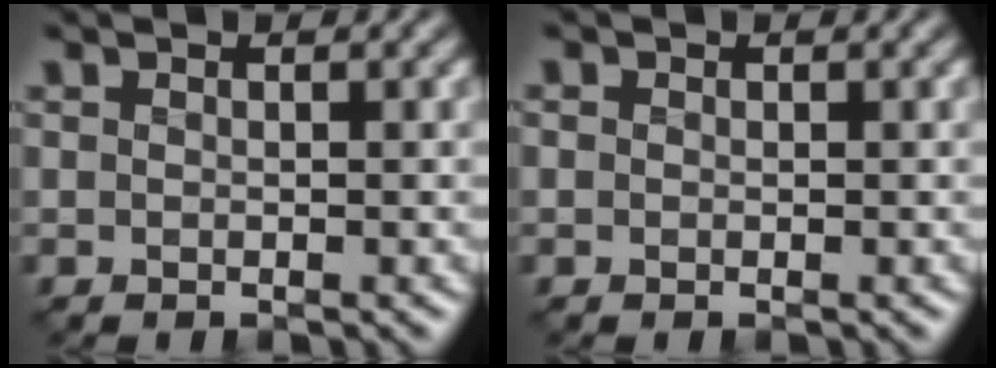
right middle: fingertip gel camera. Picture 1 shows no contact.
{"total": 0.5, "force": [-0.1, 0.5, 0.1], "torque": [0.002, -0.003, -0.005]}